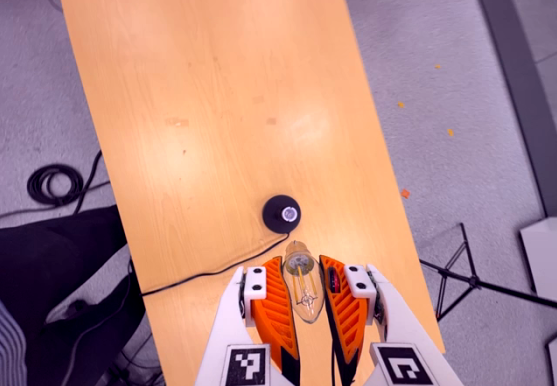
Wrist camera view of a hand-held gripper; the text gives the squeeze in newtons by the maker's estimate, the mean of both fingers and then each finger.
{"total": 22.9, "left": 26.3, "right": 19.5}